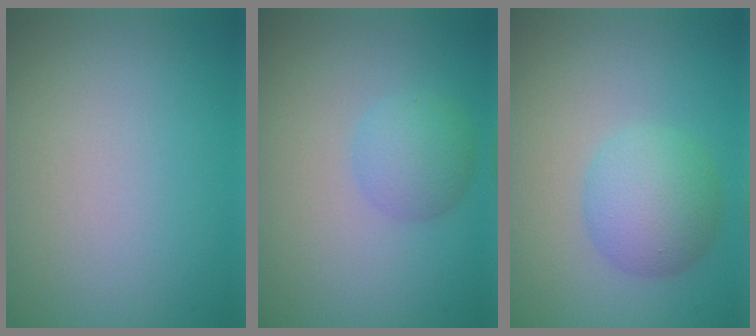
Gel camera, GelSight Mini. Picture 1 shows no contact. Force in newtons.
{"total": 2.8, "press": 2.8, "slide": 0.1}
{"total": 4.6, "press": 4.6, "slide": 0.1}